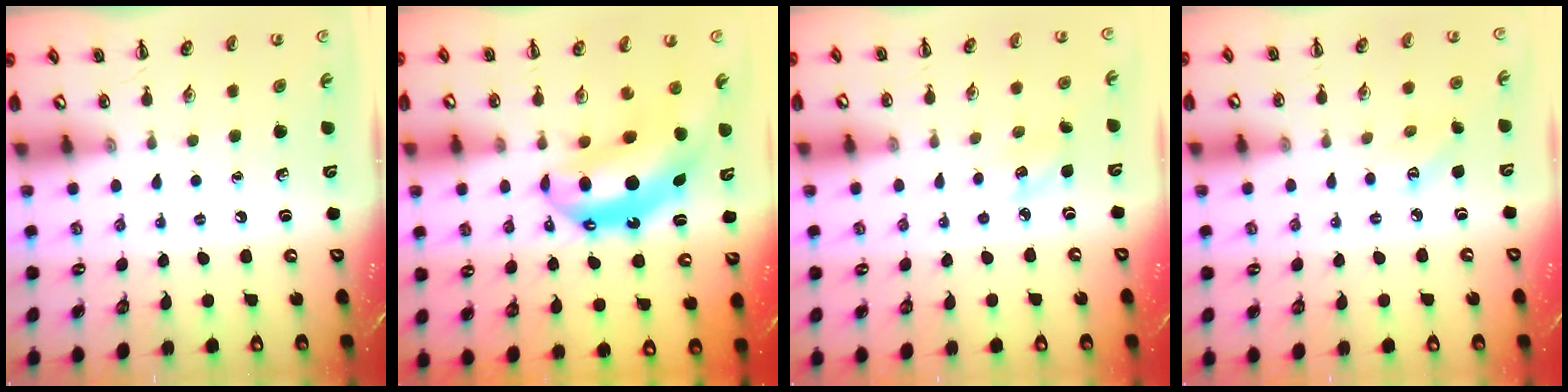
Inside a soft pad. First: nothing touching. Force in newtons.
{"total": 10.9, "press": 10.7, "slide": 2.5}
{"total": 4.0, "press": 3.8, "slide": 1.1}
{"total": 2.9, "press": 2.8, "slide": 0.8}